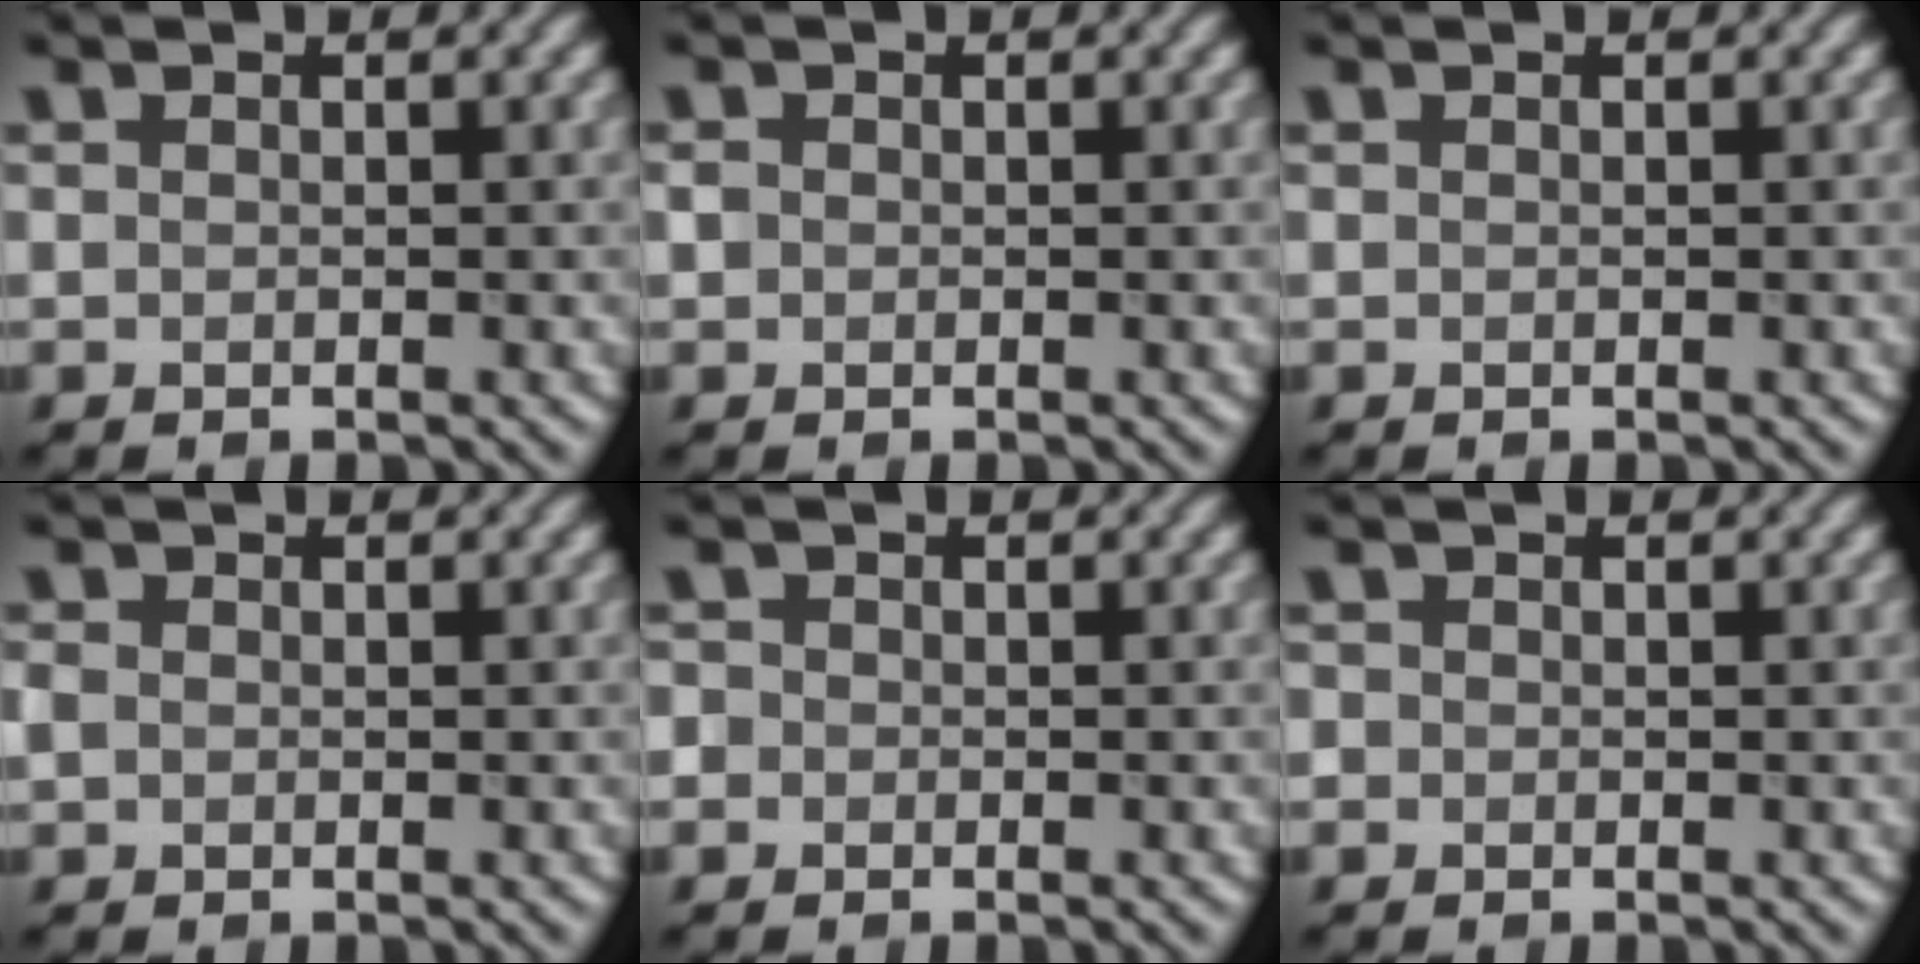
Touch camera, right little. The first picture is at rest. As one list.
[{"total": 0.8, "force": [0.0, 0.7, 0.2], "torque": [-0.003, 0.001, -0.003]}, {"total": 0.0}, {"total": 1.1, "force": [-0.1, 1.0, 0.5], "torque": [-0.009, 0.000, -0.006]}, {"total": 1.2, "force": [-0.3, 1.2, 0.2], "torque": [0.006, 0.003, -0.017]}, {"total": 0.8, "force": [-0.1, 0.8, 0.0], "torque": [0.006, -0.003, -0.007]}]